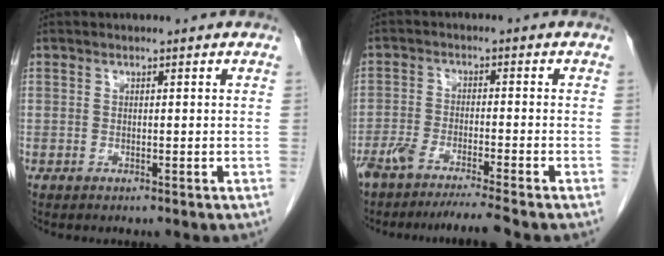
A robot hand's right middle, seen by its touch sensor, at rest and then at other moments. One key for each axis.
{"total": 8.2, "fx": -7.0, "fy": -1.0, "fz": 4.0, "tx": -0.054, "ty": -0.018, "tz": -0.115}